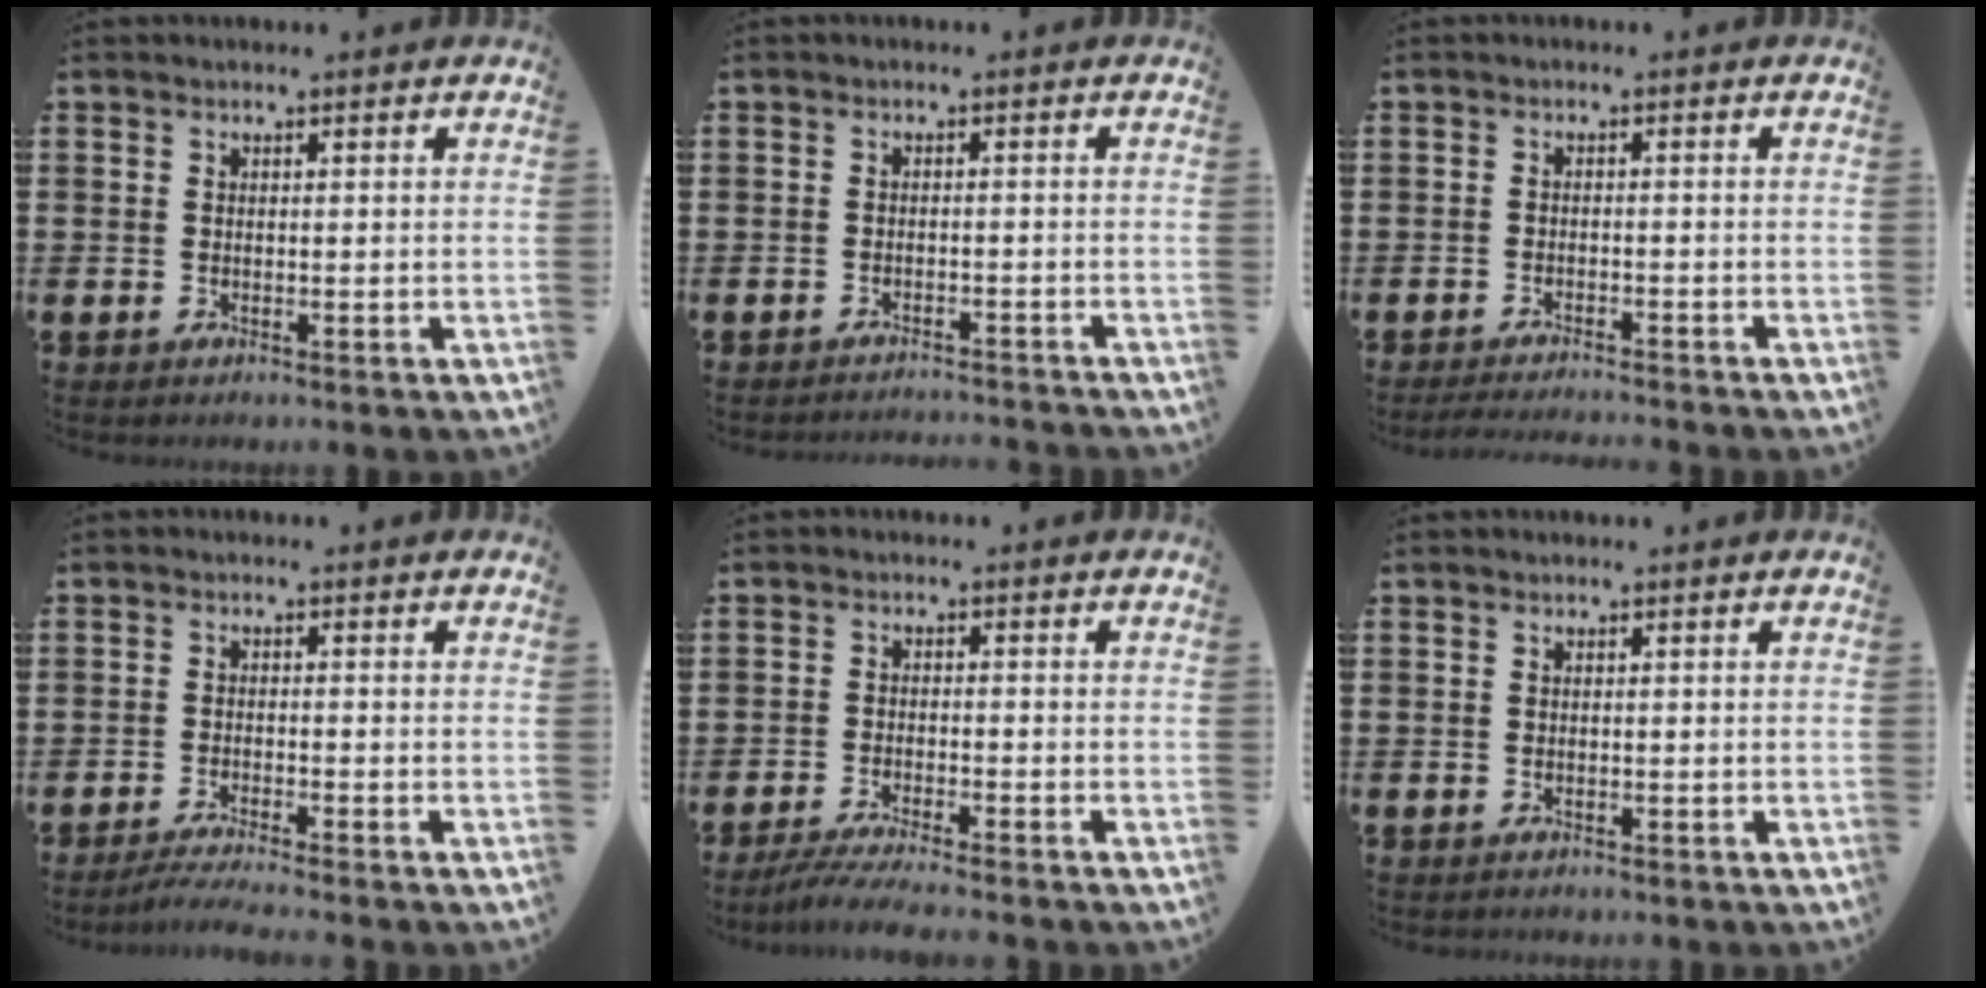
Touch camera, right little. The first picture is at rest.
{"total": 1.4, "force": [-1.4, -0.2, -0.1], "torque": [0.000, 0.005, -0.029]}
{"total": 1.8, "force": [-1.7, -0.1, 0.5], "torque": [-0.006, 0.003, -0.033]}
{"total": 2.0, "force": [-1.7, -0.2, 1.1], "torque": [-0.018, 0.001, -0.032]}
{"total": 3.2, "force": [-2.8, -0.2, 1.7], "torque": [-0.025, -0.006, -0.049]}
{"total": 0.0}